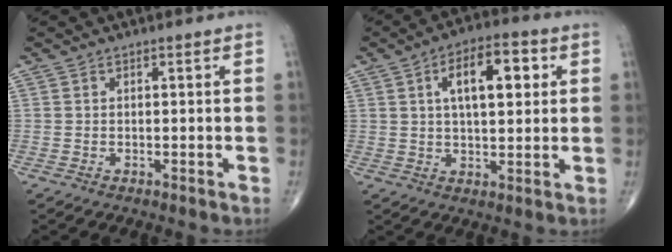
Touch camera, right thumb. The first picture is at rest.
{"total": 11.5, "force": [3.3, 5.2, 9.7], "torque": [-0.133, 0.007, 0.048]}